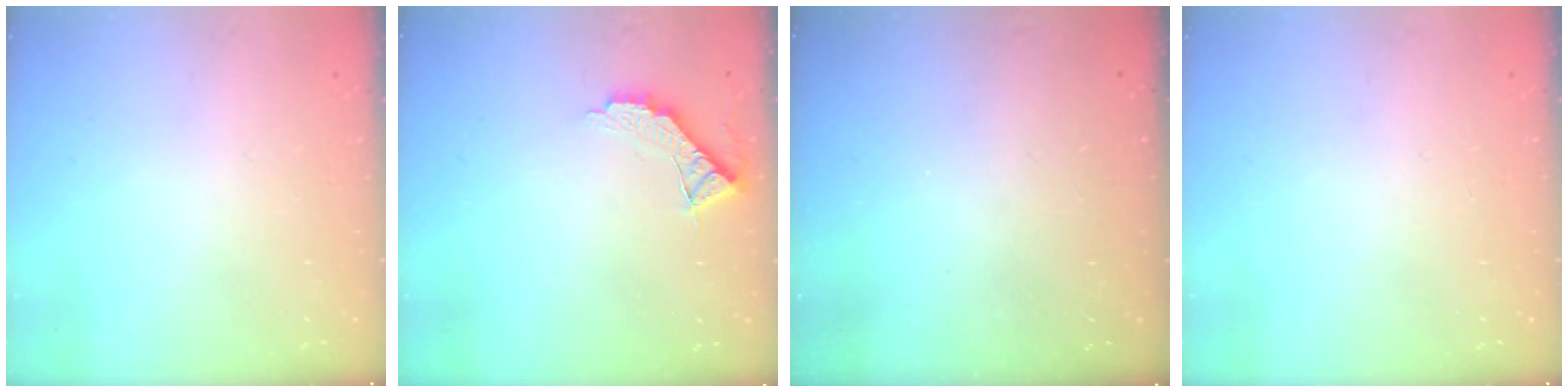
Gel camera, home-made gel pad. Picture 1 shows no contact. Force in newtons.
{"total": 7.3, "press": 7.3, "slide": 0.4}
{"total": 3.0, "press": 3.0, "slide": 0.1}
{"total": 0.0}